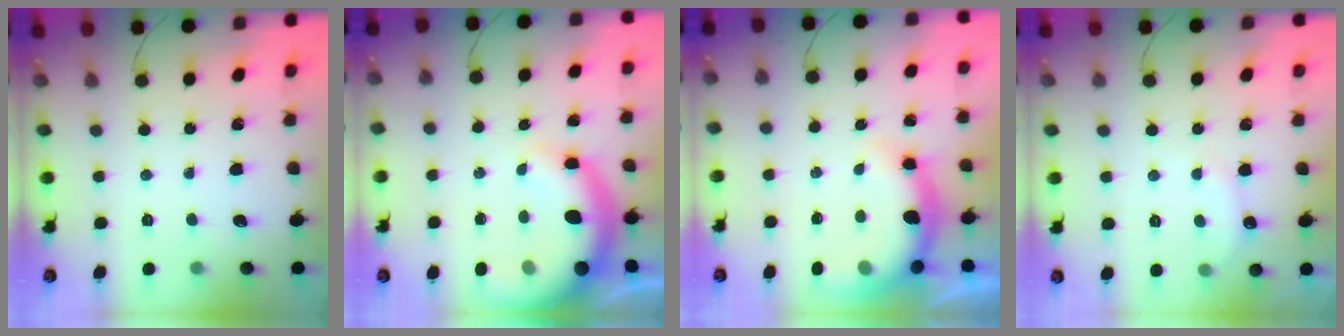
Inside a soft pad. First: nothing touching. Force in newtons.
{"total": 10.0, "press": 9.8, "slide": 2.0}
{"total": 7.8, "press": 7.7, "slide": 1.3}
{"total": 5.4, "press": 5.4, "slide": 0.9}